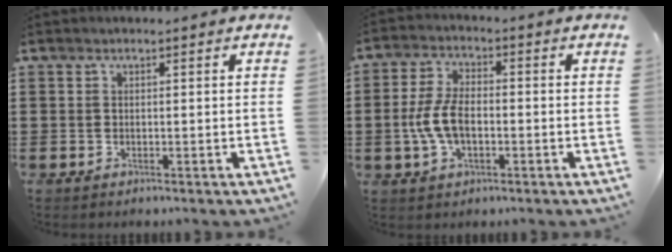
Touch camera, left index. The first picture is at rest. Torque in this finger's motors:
{"motor_torque": [0.73, 0.31, 0.49, 0.13]}